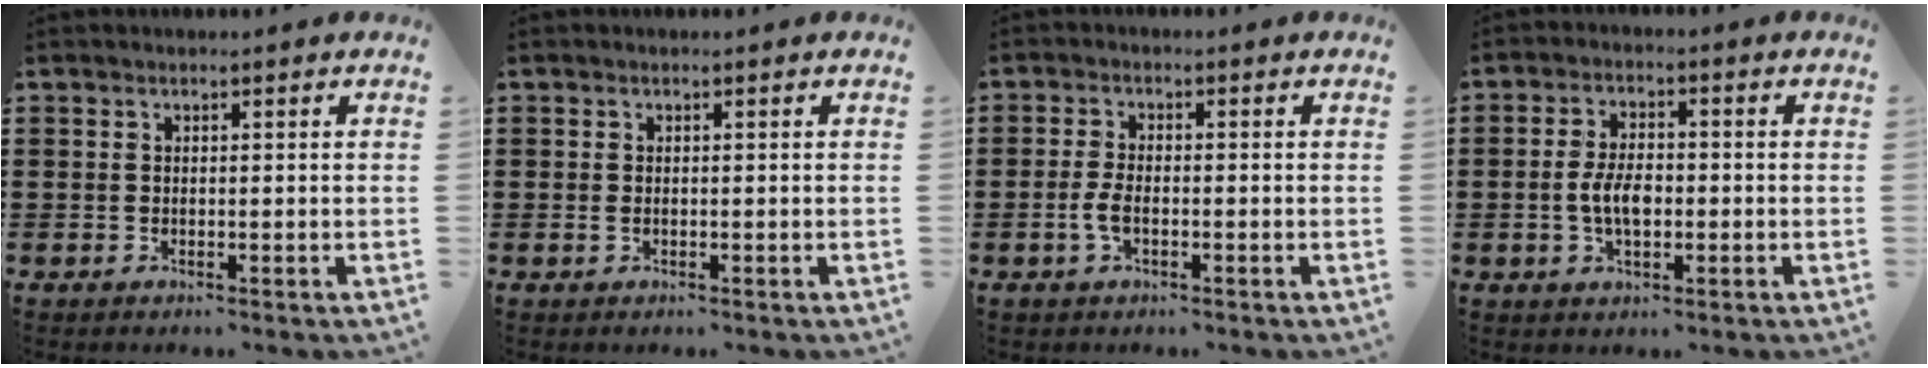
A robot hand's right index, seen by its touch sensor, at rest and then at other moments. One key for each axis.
{"total": 0.7, "fx": -0.1, "fy": 0.1, "fz": 0.7, "tx": -0.017, "ty": -0.004, "tz": 0.000}
{"total": 3.1, "fx": -1.0, "fy": 1.0, "fz": 2.7, "tx": -0.073, "ty": -0.009, "tz": -0.022}
{"total": 5.3, "fx": -0.8, "fy": 2.5, "fz": 4.6, "tx": -0.099, "ty": 0.000, "tz": -0.017}